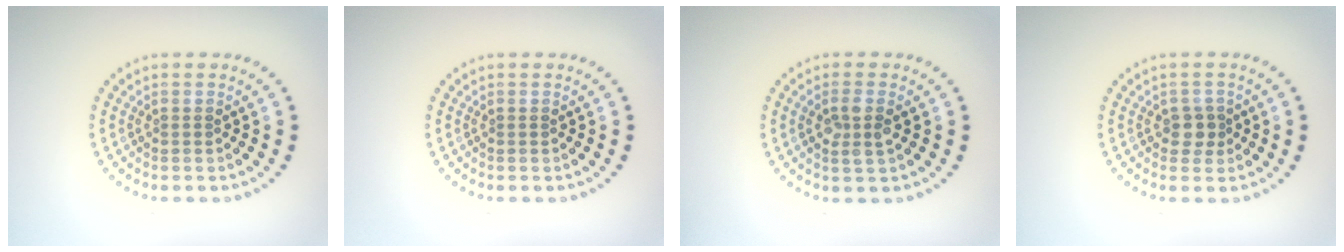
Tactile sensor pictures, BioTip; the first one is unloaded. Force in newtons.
{"total": 0.0}
{"total": 2.2, "press": 2.1, "slide": 0.7}
{"total": 1.8, "press": 1.5, "slide": 0.9}